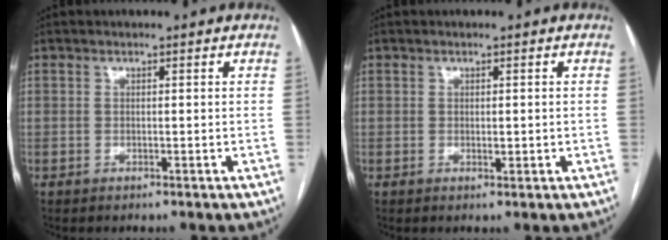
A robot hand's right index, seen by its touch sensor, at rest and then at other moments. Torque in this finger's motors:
{"motor_torque": [-0.11, 0.25, 0.00, 0.00]}